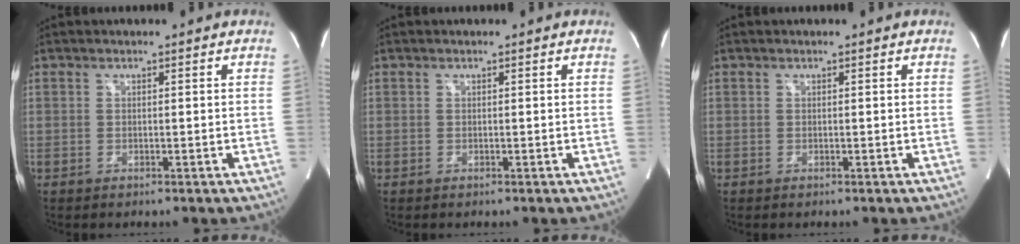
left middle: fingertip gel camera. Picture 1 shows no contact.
{"total": 0.0}
{"total": 0.0}